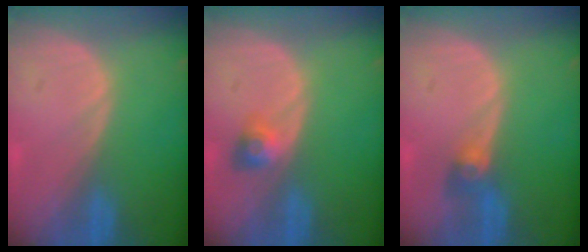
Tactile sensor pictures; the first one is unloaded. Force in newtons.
{"total": 3.0, "press": 2.7, "slide": 1.3}
{"total": 3.0, "press": 2.6, "slide": 1.5}